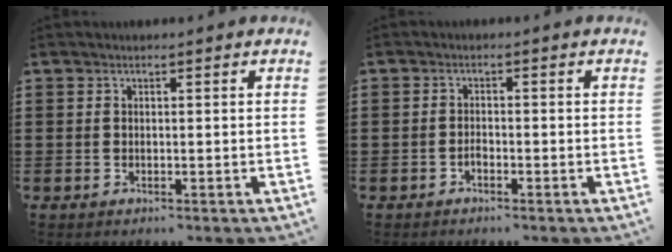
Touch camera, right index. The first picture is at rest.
{"total": 1.0, "force": [-0.7, 0.5, 0.4], "torque": [-0.011, -0.002, -0.013]}